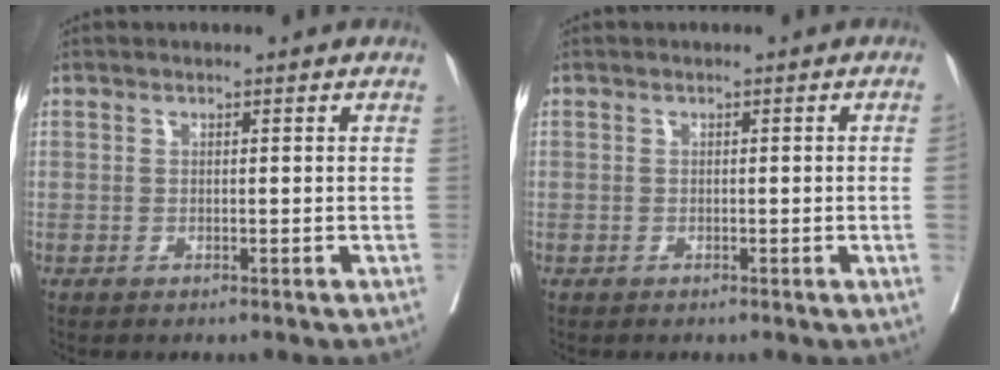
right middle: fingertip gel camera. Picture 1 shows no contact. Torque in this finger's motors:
{"motor_torque": [0.06, -0.43, -0.27, -0.21]}